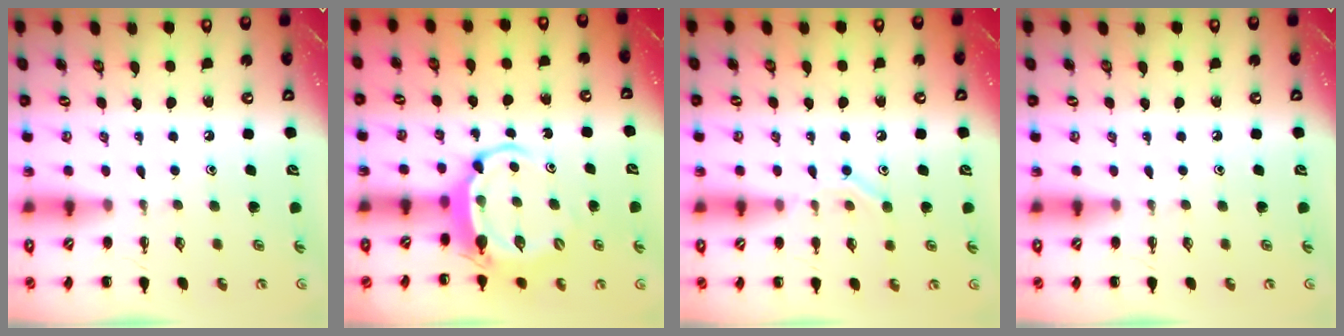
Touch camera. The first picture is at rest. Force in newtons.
{"total": 6.3, "press": 6.2, "slide": 1.2}
{"total": 8.7, "press": 8.5, "slide": 1.6}
{"total": 0.0}